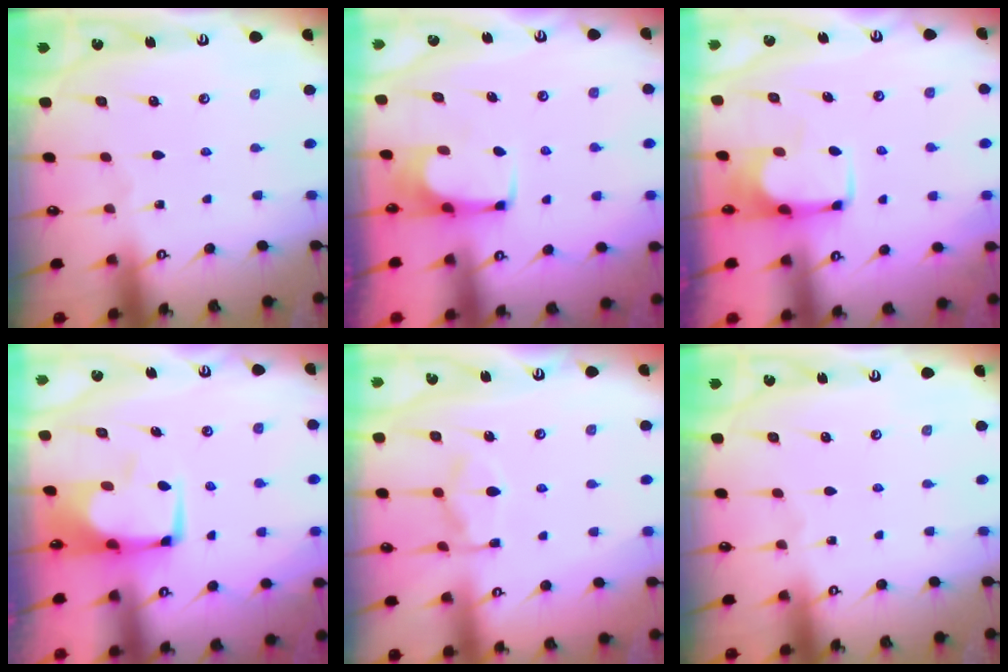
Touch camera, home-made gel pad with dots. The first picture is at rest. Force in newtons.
{"total": 3.6, "press": 3.6, "slide": 0.2}
{"total": 3.5, "press": 3.5, "slide": 0.2}
{"total": 0.0}
{"total": 7.6, "press": 7.5, "slide": 1.4}
{"total": 0.0}